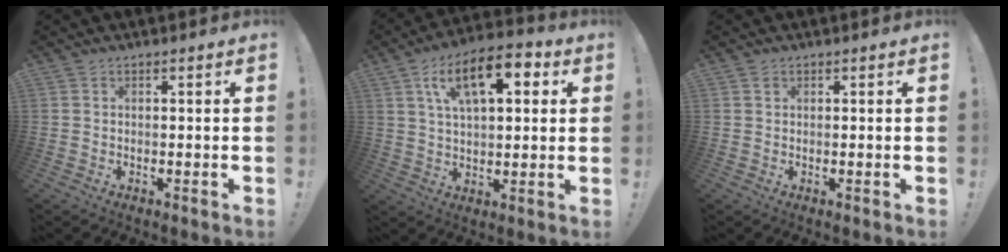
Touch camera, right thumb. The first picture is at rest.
{"total": 15.7, "force": [6.3, 7.4, 12.4], "torque": [-0.189, -0.008, 0.102]}
{"total": 0.5, "force": [0.2, 0.4, 0.2], "torque": [-0.002, 0.001, 0.004]}